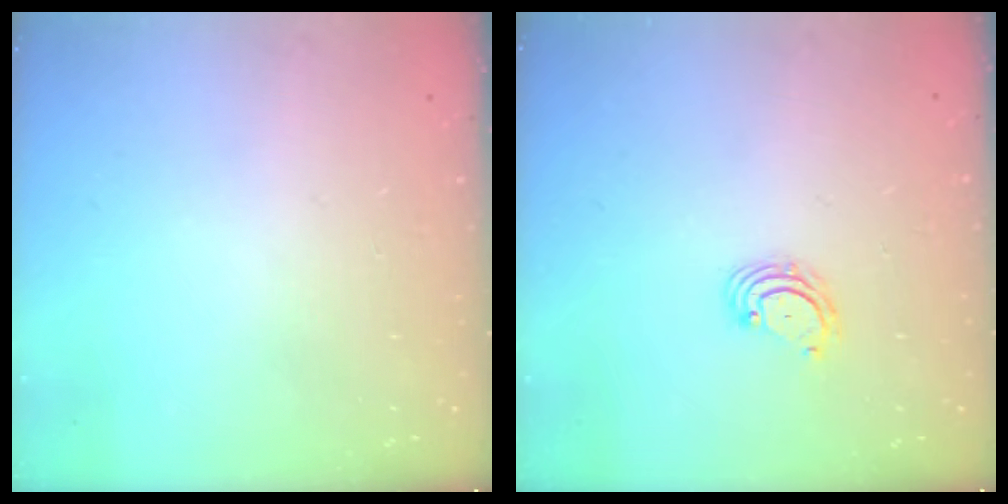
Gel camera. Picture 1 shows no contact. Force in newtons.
{"total": 3.3, "press": 3.3, "slide": 0.4}